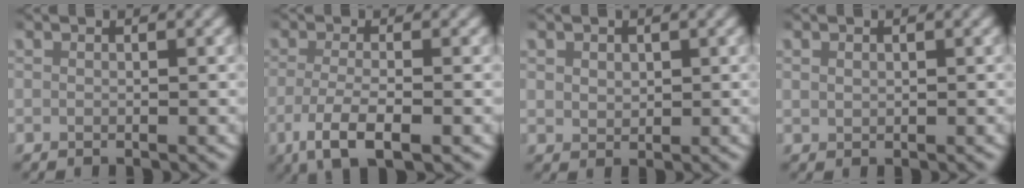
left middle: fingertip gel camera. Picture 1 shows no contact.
{"total": 4.9, "force": [-2.3, 1.5, 4.0], "torque": [-0.084, -0.015, -0.032]}
{"total": 1.4, "force": [0.7, 1.1, 0.6], "torque": [-0.012, -0.006, 0.021]}
{"total": 0.6, "force": [0.3, 0.5, 0.2], "torque": [-0.006, -0.001, 0.011]}